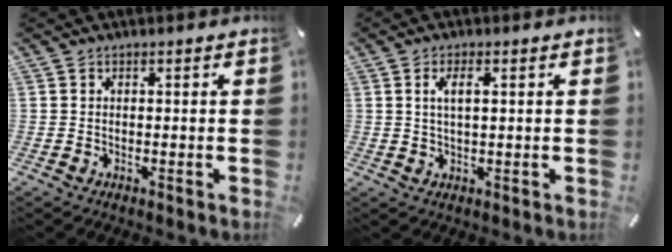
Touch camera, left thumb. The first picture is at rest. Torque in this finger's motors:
{"motor_torque": [0.00, 0.17, 0.10, 0.34, 0.05]}